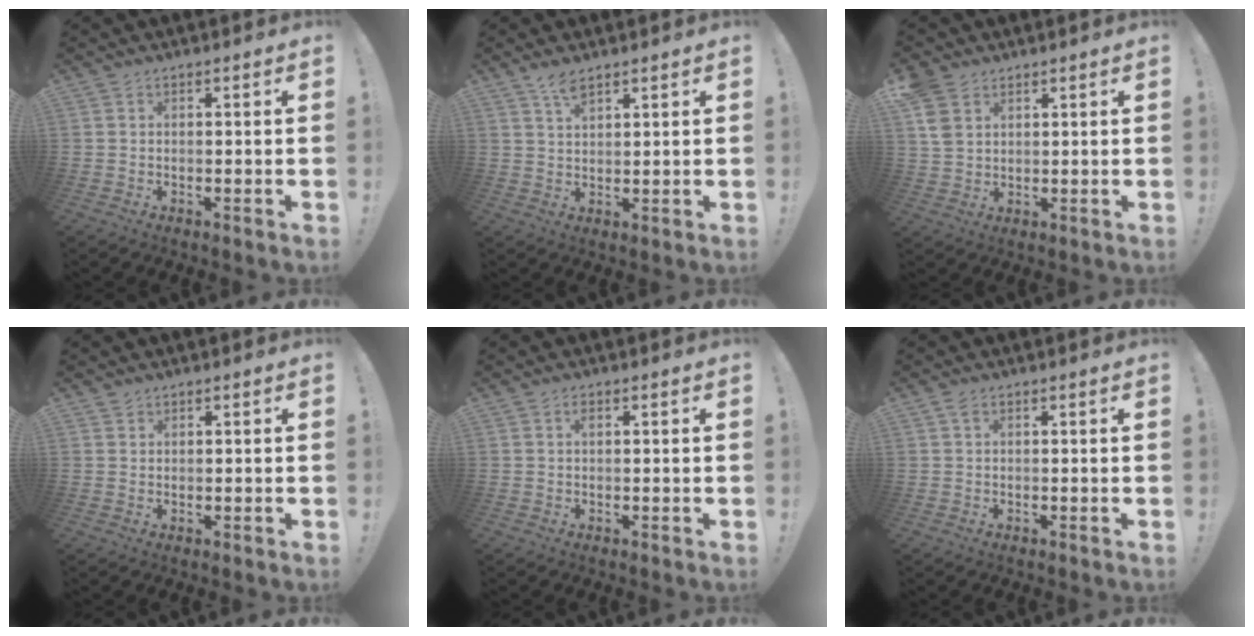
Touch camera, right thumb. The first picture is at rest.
{"total": 4.3, "force": [3.2, 1.4, 2.5], "torque": [-0.040, -0.018, 0.055]}
{"total": 7.0, "force": [3.5, 4.9, 3.5], "torque": [-0.067, -0.007, 0.071]}
{"total": 1.1, "force": [0.8, 0.7, 0.0], "torque": [0.001, 0.000, 0.016]}
{"total": 0.8, "force": [0.3, 0.5, 0.6], "torque": [-0.006, 0.000, 0.004]}
{"total": 1.0, "force": [0.5, 0.6, 0.7], "torque": [-0.009, -0.001, 0.008]}